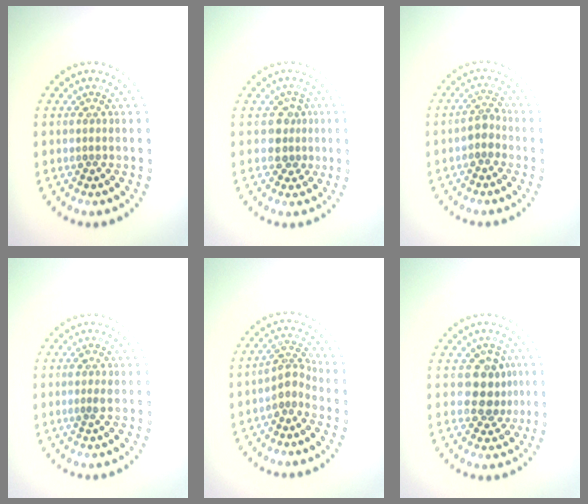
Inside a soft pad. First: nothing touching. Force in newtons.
{"total": 2.2, "press": 1.9, "slide": 1.2}
{"total": 1.6, "press": 1.4, "slide": 0.9}
{"total": 0.9, "press": 0.8, "slide": 0.5}
{"total": 2.3, "press": 1.6, "slide": 1.7}
{"total": 3.5, "press": 3.1, "slide": 1.6}